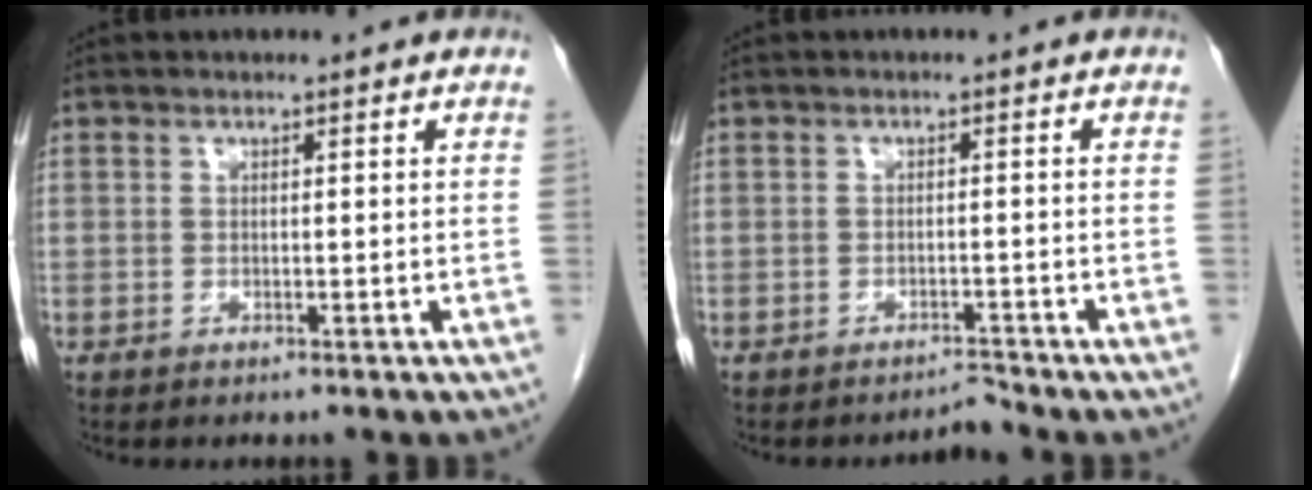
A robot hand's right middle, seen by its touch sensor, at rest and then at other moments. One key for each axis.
{"total": 1.6, "fx": -1.5, "fy": -0.2, "fz": -0.5, "tx": 0.016, "ty": -0.007, "tz": -0.020}